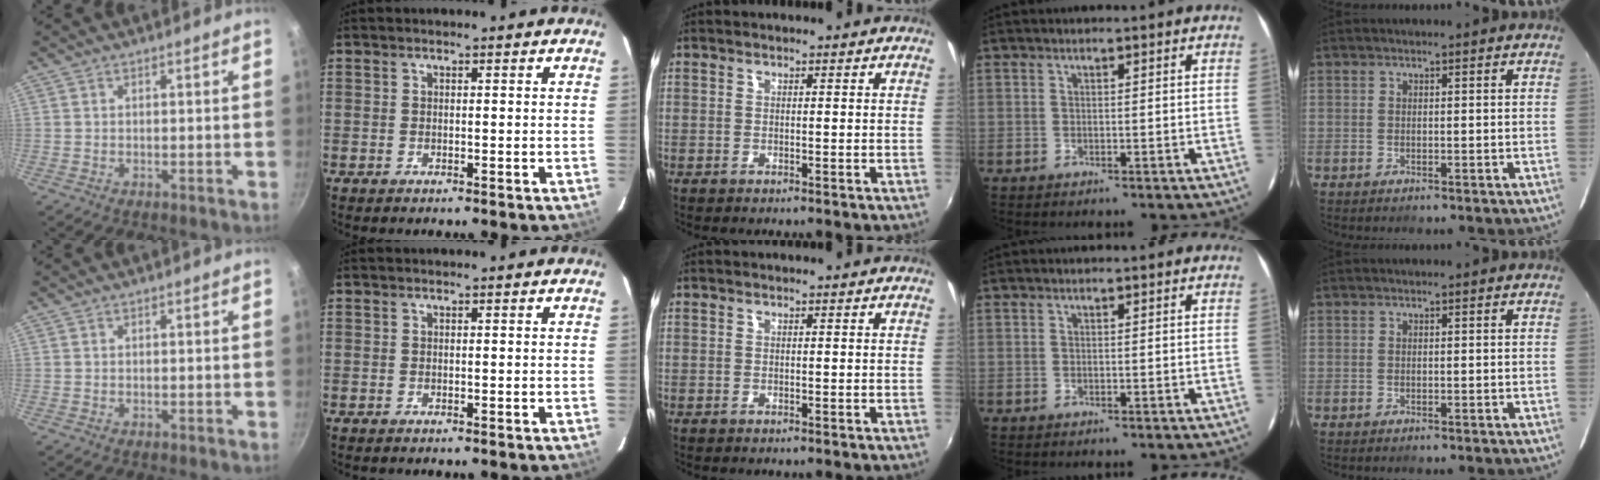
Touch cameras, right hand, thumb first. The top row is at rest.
{}